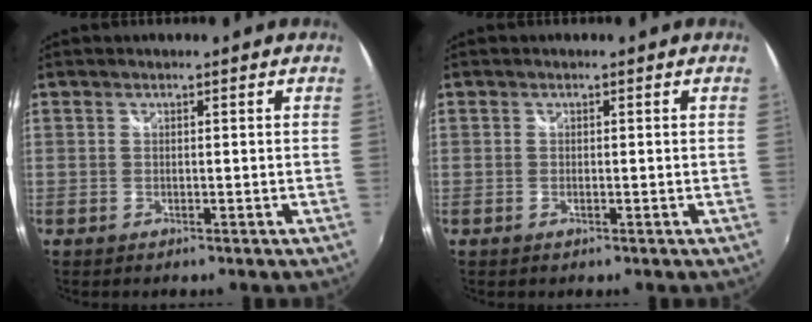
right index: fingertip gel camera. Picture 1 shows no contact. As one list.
[{"total": 0.0}]